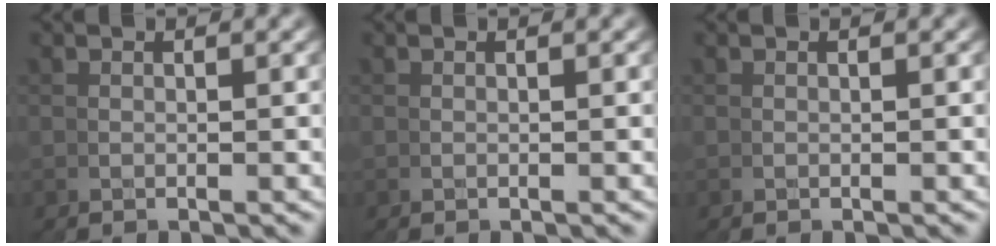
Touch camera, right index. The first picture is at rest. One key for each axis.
{"total": 0.0}
{"total": 0.0}